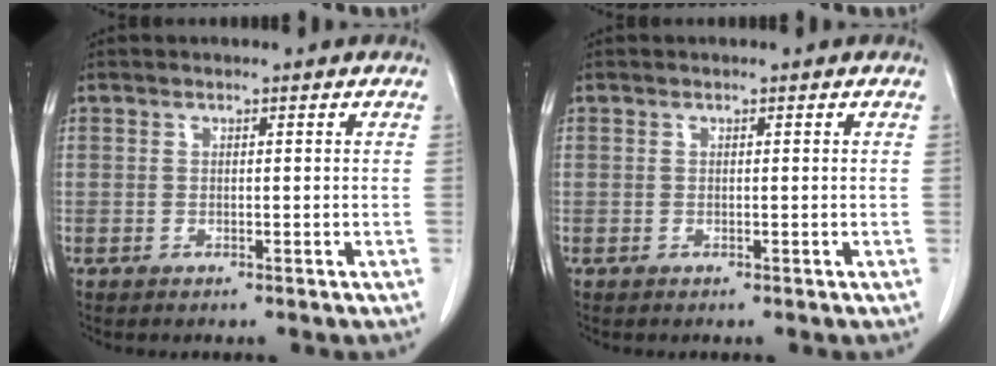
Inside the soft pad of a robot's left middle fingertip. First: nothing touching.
{"total": 0.0}